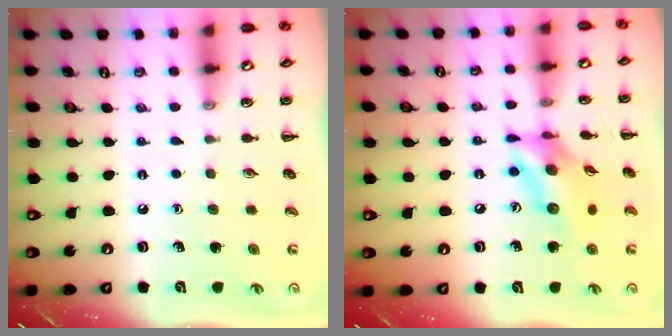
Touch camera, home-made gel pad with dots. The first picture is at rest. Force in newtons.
{"total": 13.3, "press": 12.9, "slide": 3.5}